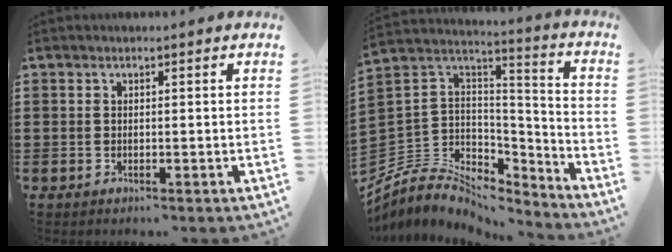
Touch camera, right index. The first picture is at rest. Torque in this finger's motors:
{"motor_torque": [-1.27, -0.87, -0.98, -0.21]}